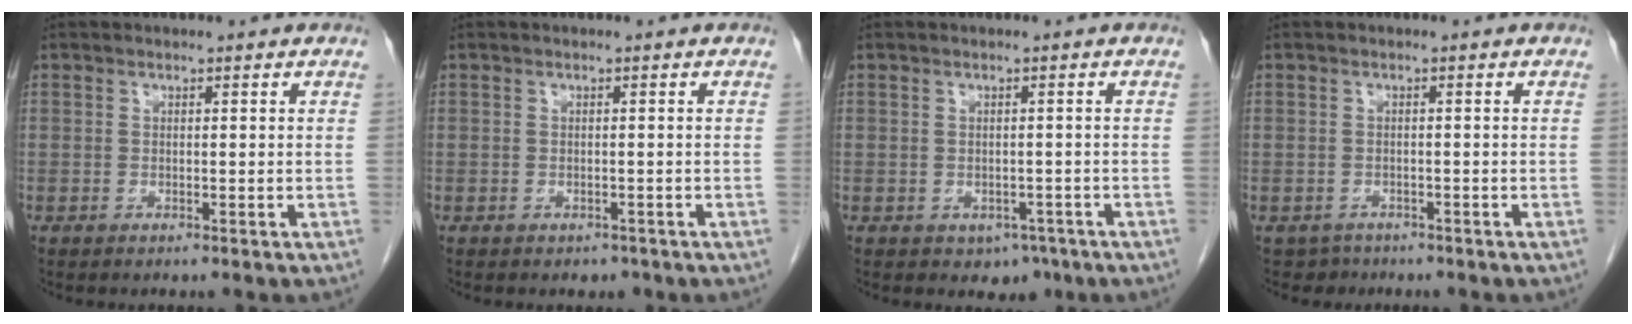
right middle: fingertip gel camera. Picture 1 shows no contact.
{"total": 1.1, "force": [-0.8, 0.8, 0.2], "torque": [-0.002, 0.001, -0.008]}
{"total": 2.7, "force": [-1.4, 1.9, 1.3], "torque": [-0.010, 0.003, -0.009]}
{"total": 2.4, "force": [-1.7, 1.6, -0.4], "torque": [0.001, 0.004, -0.028]}